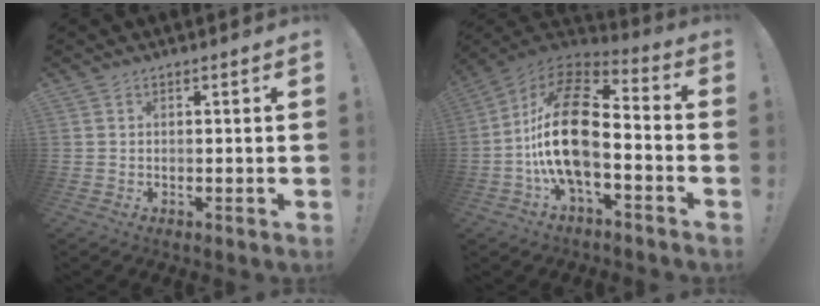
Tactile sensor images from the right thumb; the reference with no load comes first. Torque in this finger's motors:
{"motor_torque": [2.36, 2.65, 0.35, -0.09, 0.25]}